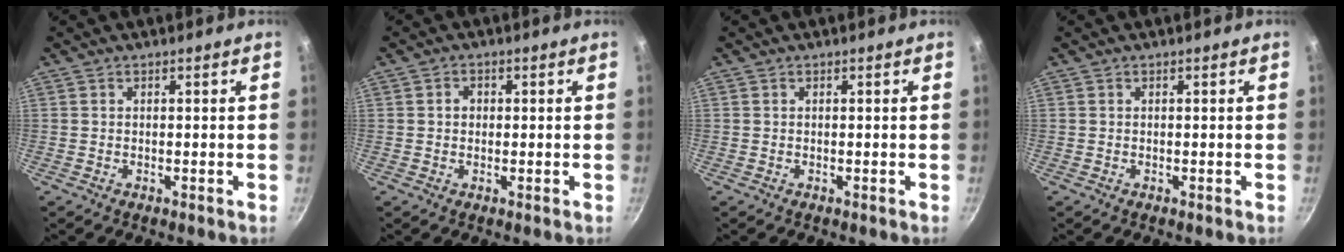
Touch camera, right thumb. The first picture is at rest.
{"total": 1.9, "force": [0.2, 1.6, 0.9], "torque": [-0.007, 0.005, 0.002]}
{"total": 0.0}
{"total": 0.0}